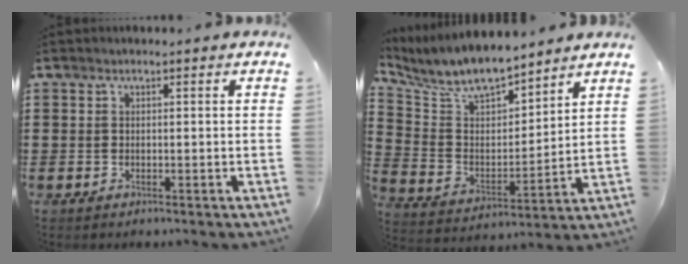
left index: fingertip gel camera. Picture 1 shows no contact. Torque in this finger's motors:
{"motor_torque": [0.12, 0.10, 0.36, 0.14]}